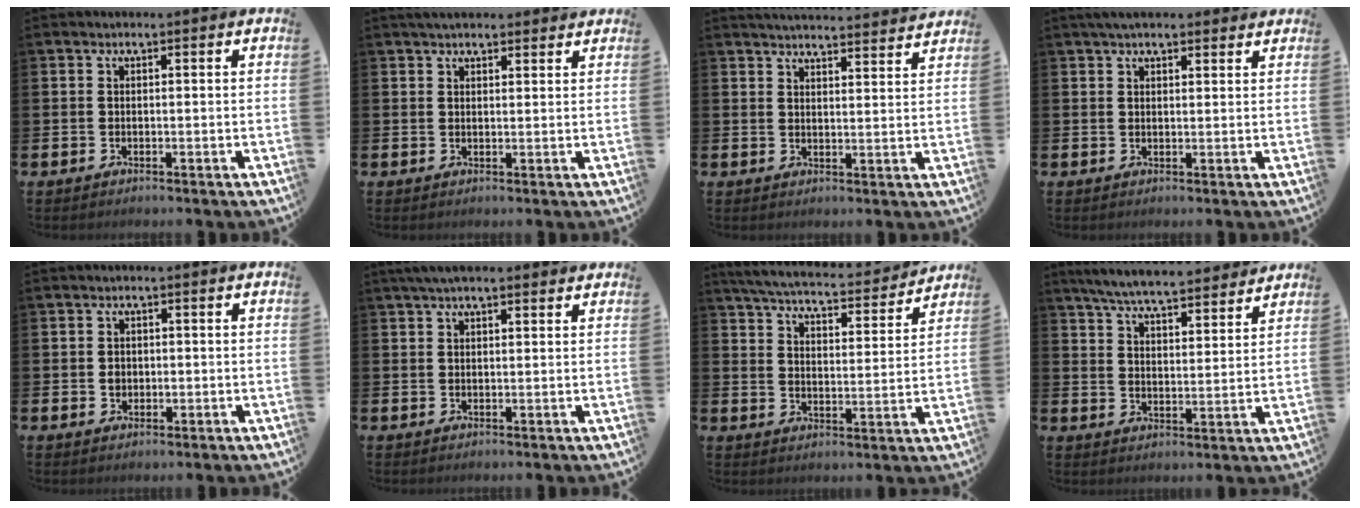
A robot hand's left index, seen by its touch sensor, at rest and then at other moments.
{"total": 2.9, "force": [2.7, 0.7, 0.6], "torque": [-0.008, -0.007, 0.048]}
{"total": 4.3, "force": [4.3, -0.3, 0.2], "torque": [-0.011, -0.032, 0.075]}
{"total": 3.1, "force": [2.8, 0.8, 1.0], "torque": [-0.023, -0.003, 0.051]}
{"total": 1.6, "force": [0.1, 1.4, 0.8], "torque": [0.000, 0.003, -0.005]}
{"total": 3.1, "force": [2.4, 0.8, 1.7], "torque": [-0.036, 0.002, 0.044]}
{"total": 5.9, "force": [5.7, 0.7, 1.6], "torque": [-0.059, -0.040, 0.096]}
{"total": 7.0, "force": [6.7, 0.7, 1.9], "torque": [-0.057, -0.039, 0.120]}